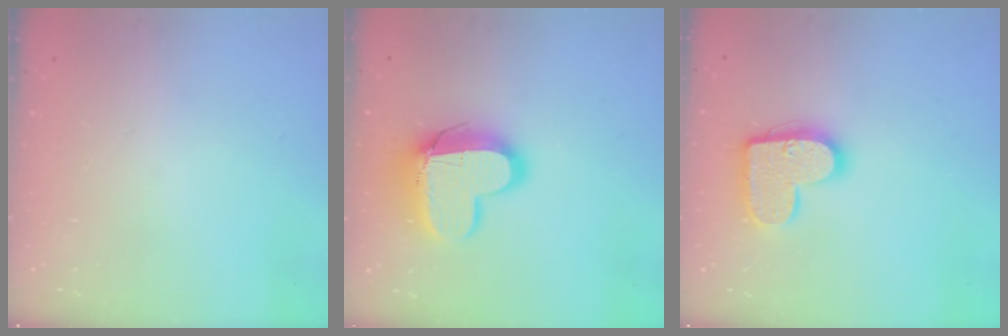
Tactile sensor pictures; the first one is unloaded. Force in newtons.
{"total": 15.0, "press": 14.9, "slide": 1.3}
{"total": 14.4, "press": 14.4, "slide": 0.7}